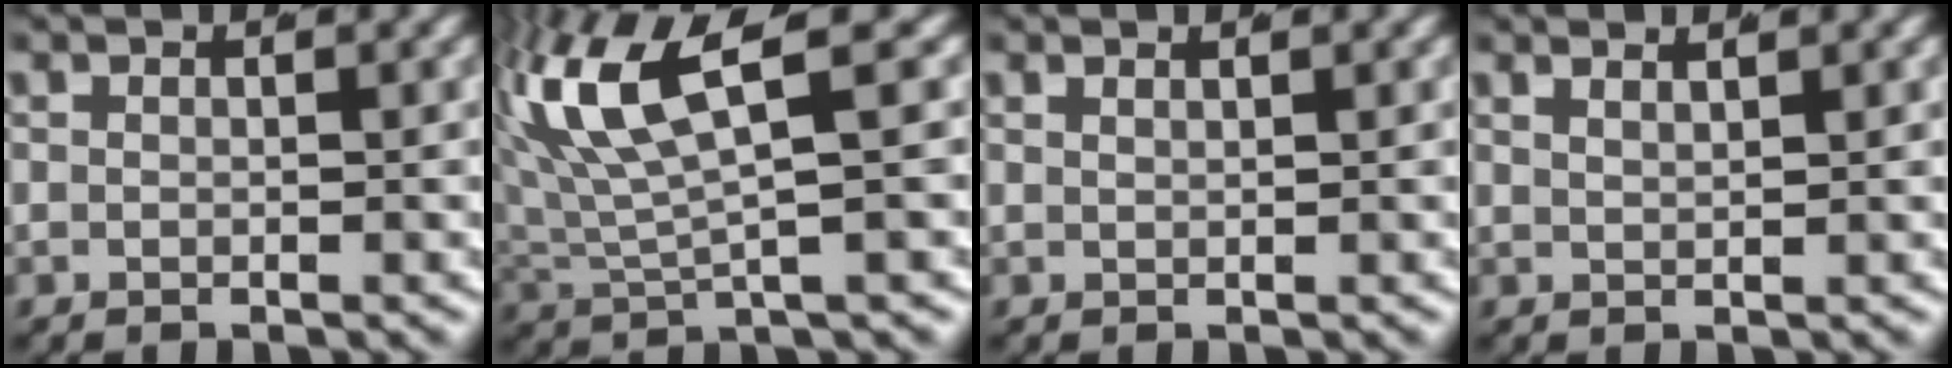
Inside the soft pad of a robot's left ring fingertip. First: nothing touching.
{"total": 8.3, "force": [2.7, 3.8, 6.8], "torque": [-0.163, -0.010, 0.055]}
{"total": 1.1, "force": [0.9, -0.4, 0.4], "torque": [-0.005, -0.003, 0.020]}
{"total": 2.0, "force": [1.9, 0.0, 0.8], "torque": [-0.011, -0.001, 0.036]}